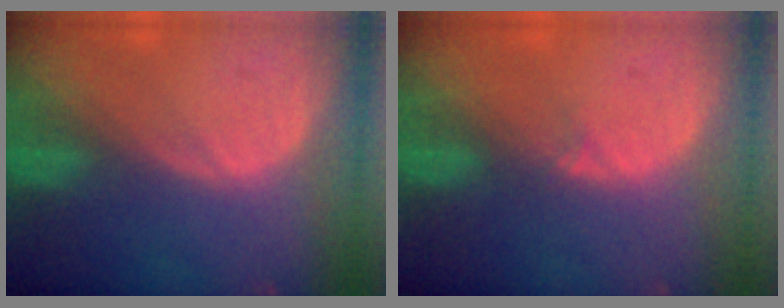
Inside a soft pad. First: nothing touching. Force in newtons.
{"total": 0.9, "press": 0.6, "slide": 0.7}